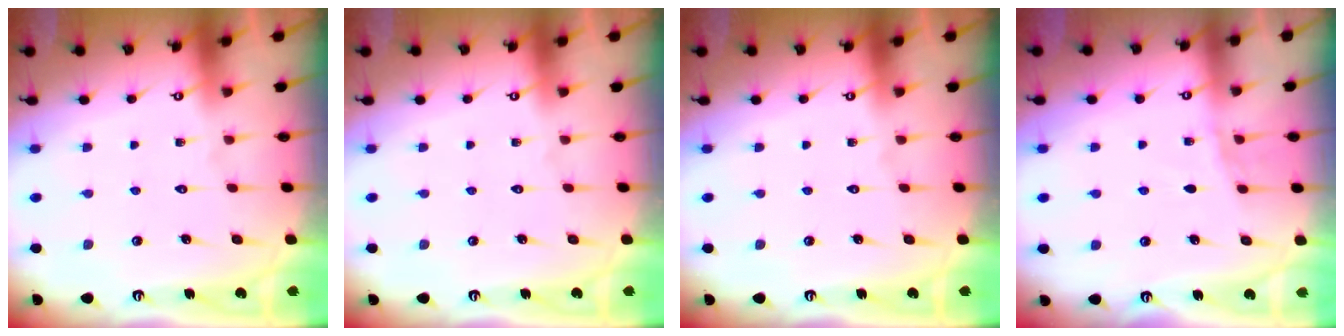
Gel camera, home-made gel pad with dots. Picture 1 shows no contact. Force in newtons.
{"total": 0.0}
{"total": 0.0}
{"total": 4.3, "press": 4.3, "slide": 0.5}